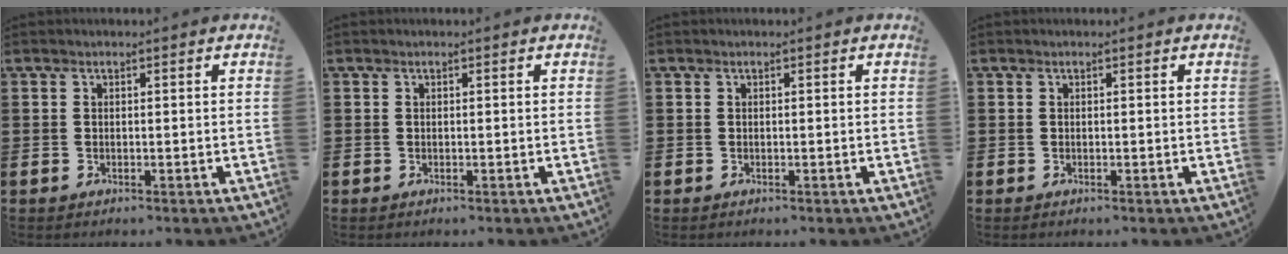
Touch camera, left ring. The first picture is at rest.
{"total": 0.0}
{"total": 0.0}
{"total": 0.0}